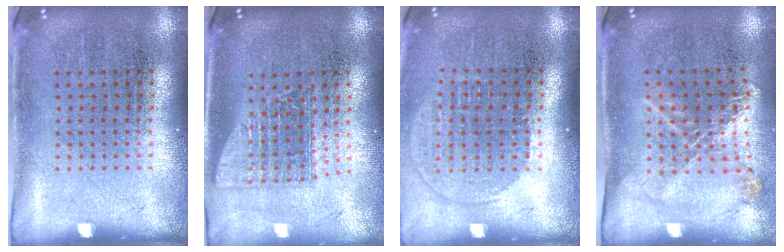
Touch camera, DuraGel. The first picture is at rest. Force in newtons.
{"total": 1.5, "press": 1.2, "slide": 1.0}
{"total": 1.4, "press": 1.1, "slide": 0.7}
{"total": 1.1, "press": 1.1, "slide": 0.3}